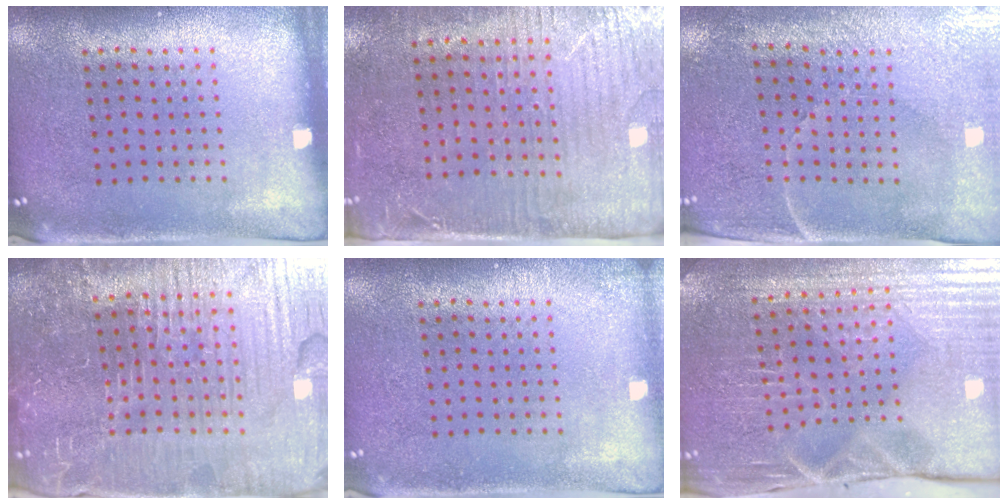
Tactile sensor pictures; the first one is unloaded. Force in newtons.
{"total": 3.2, "press": 2.8, "slide": 1.6}
{"total": 3.3, "press": 3.2, "slide": 1.0}
{"total": 7.0, "press": 6.3, "slide": 3.1}
{"total": 0.9, "press": 0.9, "slide": 0.1}
{"total": 3.9, "press": 3.9, "slide": 0.4}